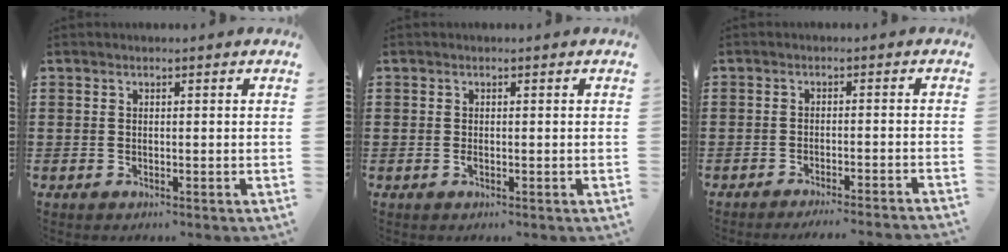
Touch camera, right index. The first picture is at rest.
{"total": 0.6, "force": [-0.3, 0.1, 0.5], "torque": [-0.019, -0.006, -0.007]}
{"total": 2.4, "force": [-2.3, -0.5, 0.7], "torque": [-0.012, 0.000, -0.047]}